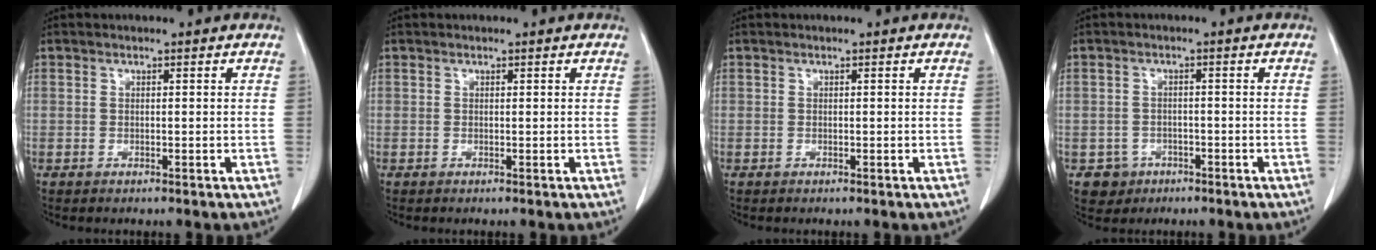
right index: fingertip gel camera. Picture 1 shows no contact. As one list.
[{"total": 0.0}, {"total": 0.0}, {"total": 3.5, "force": [-1.6, 3.1, -0.1], "torque": [0.005, 0.014, -0.022]}]